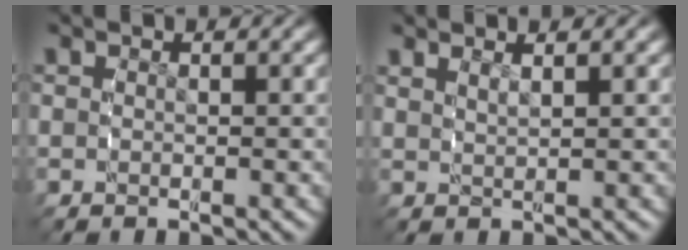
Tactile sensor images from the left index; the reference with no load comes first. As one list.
[{"total": 1.5, "force": [1.2, -0.6, 0.6], "torque": [-0.008, -0.002, 0.030]}]